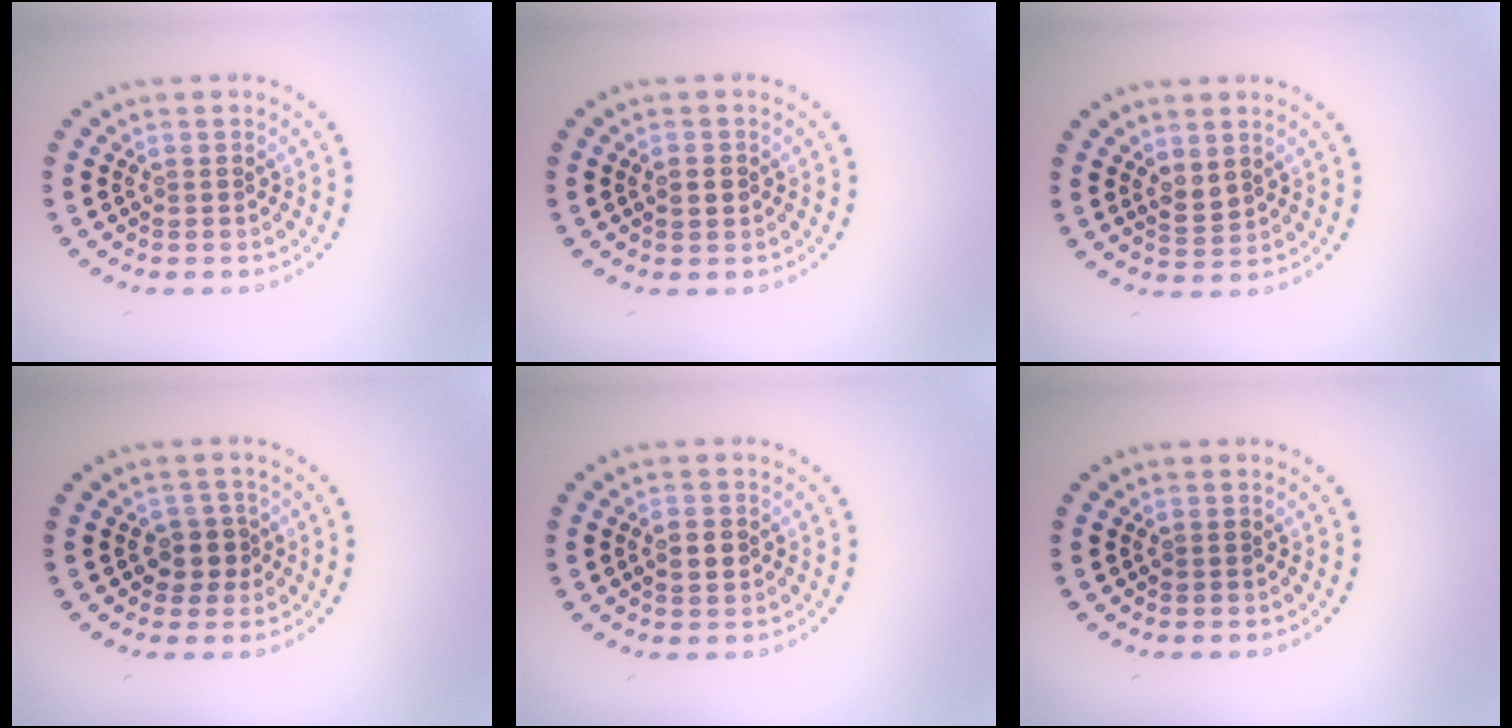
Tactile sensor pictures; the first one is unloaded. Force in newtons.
{"total": 1.0, "press": 1.0, "slide": 0.1}
{"total": 1.4, "press": 1.2, "slide": 0.6}
{"total": 2.2, "press": 1.9, "slide": 1.2}
{"total": 2.1, "press": 2.1, "slide": 0.1}
{"total": 0.0}